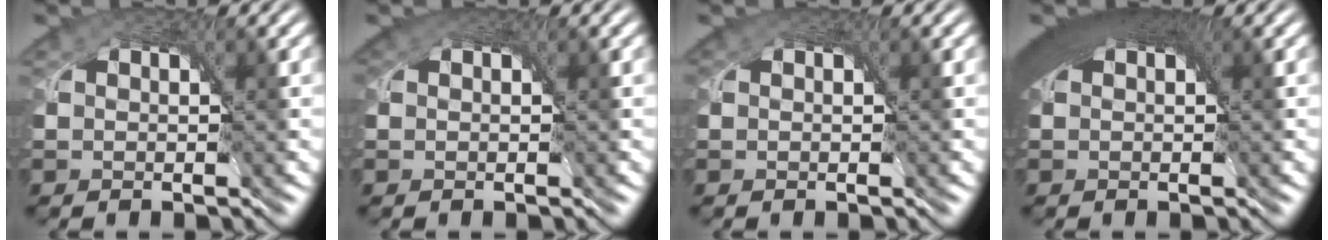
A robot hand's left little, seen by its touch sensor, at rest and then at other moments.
{"total": 2.0, "force": [1.0, 1.3, 1.1], "torque": [-0.021, 0.005, 0.009]}
{"total": 1.0, "force": [0.5, 0.7, 0.5], "torque": [-0.011, 0.002, 0.005]}
{"total": 7.4, "force": [2.8, 3.5, 5.9], "torque": [-0.090, 0.019, 0.030]}